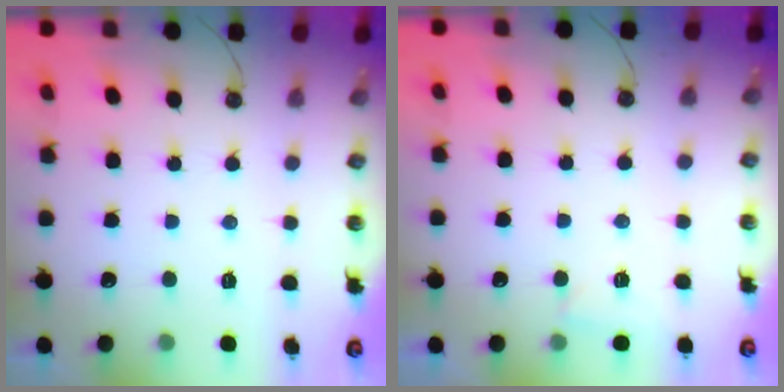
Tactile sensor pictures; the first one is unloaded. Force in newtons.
{"total": 3.0, "press": 2.8, "slide": 0.9}